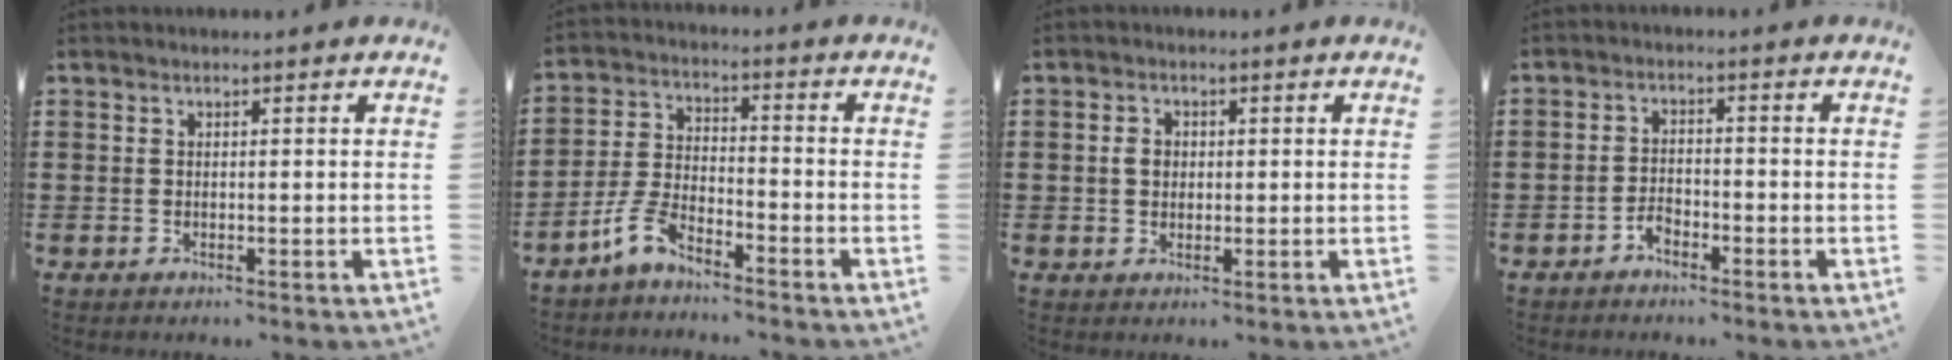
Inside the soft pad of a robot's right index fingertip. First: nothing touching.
{"total": 5.7, "force": [-4.8, 1.3, 2.7], "torque": [-0.072, 0.002, -0.097]}
{"total": 2.0, "force": [0.0, 1.6, 1.2], "torque": [-0.026, 0.009, -0.001]}
{"total": 2.3, "force": [-2.0, 1.1, 0.6], "torque": [-0.018, 0.005, -0.041]}